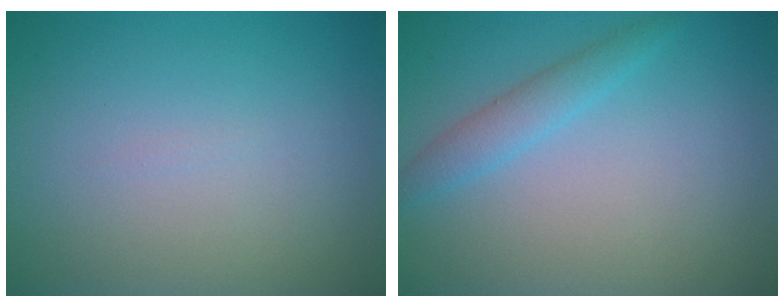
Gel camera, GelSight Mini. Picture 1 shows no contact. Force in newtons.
{"total": 2.0, "press": 2.0, "slide": 0.2}